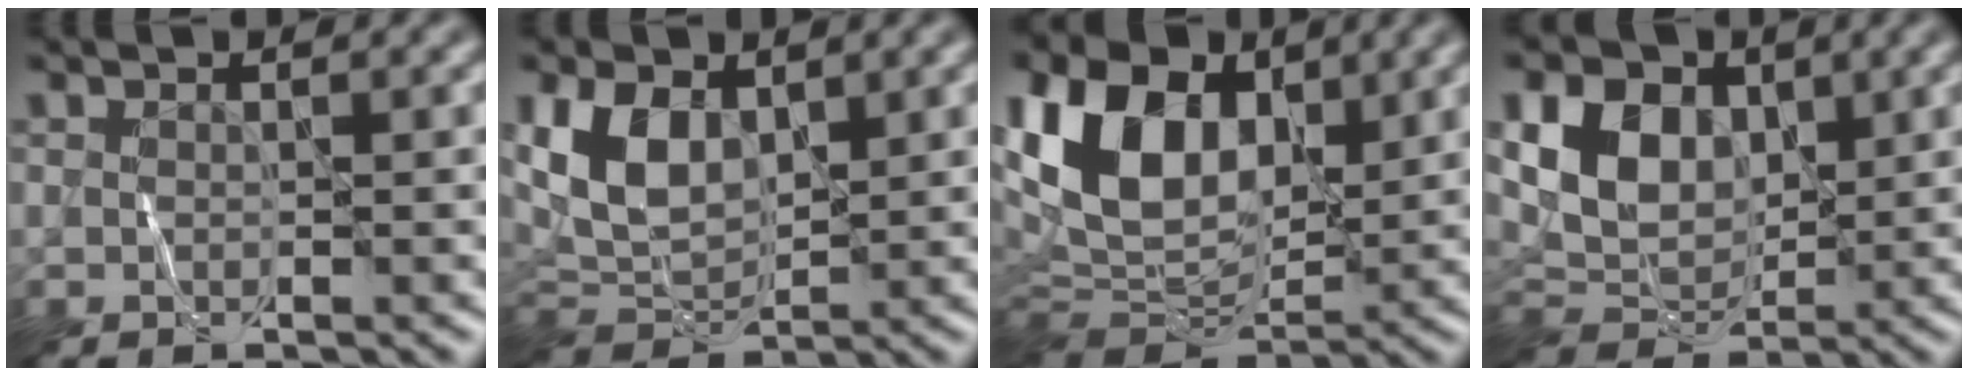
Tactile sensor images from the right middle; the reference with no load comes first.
{"total": 6.0, "force": [2.0, 3.8, 4.1], "torque": [-0.090, -0.003, 0.039]}
{"total": 12.8, "force": [4.0, 8.5, 8.8], "torque": [-0.194, 0.019, 0.068]}
{"total": 6.9, "force": [2.1, 5.0, 4.3], "torque": [-0.089, -0.003, 0.036]}